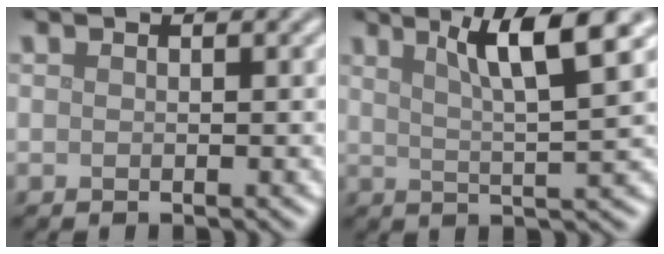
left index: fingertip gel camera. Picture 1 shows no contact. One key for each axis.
{"total": 6.6, "fx": 3.3, "fy": 0.8, "fz": 5.6, "tx": -0.081, "ty": 0.007, "tz": 0.055}